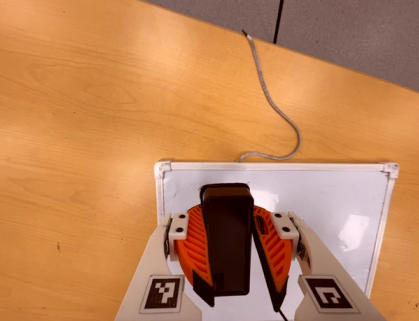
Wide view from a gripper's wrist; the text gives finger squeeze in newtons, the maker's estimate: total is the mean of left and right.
{"total": 10.1, "left": 9.7, "right": 10.6}